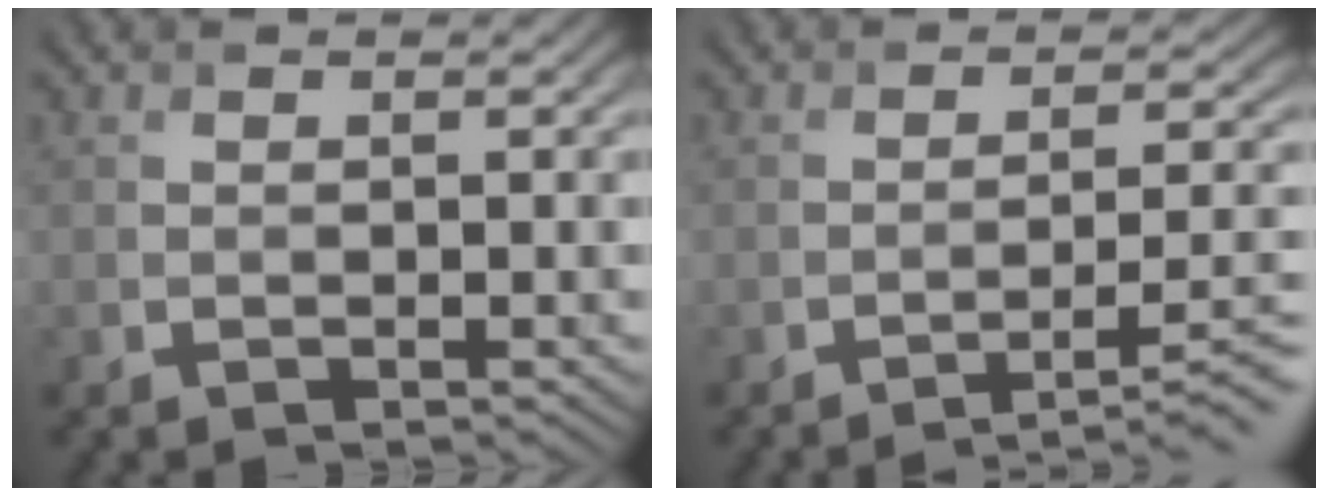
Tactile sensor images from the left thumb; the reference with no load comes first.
{"total": 6.6, "force": [-4.0, 1.5, 5.0], "torque": [-0.076, -0.001, -0.056]}